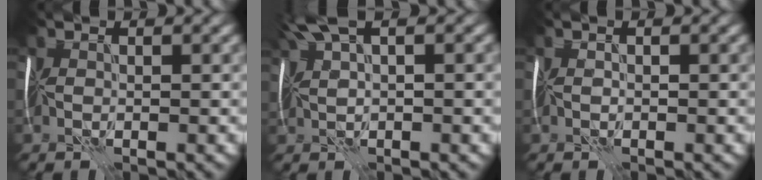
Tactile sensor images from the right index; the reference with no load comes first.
{"total": 4.9, "force": [2.2, 1.6, 4.1], "torque": [-0.101, 0.011, 0.051]}
{"total": 0.6, "force": [-0.1, 0.4, 0.5], "torque": [0.003, 0.011, -0.006]}